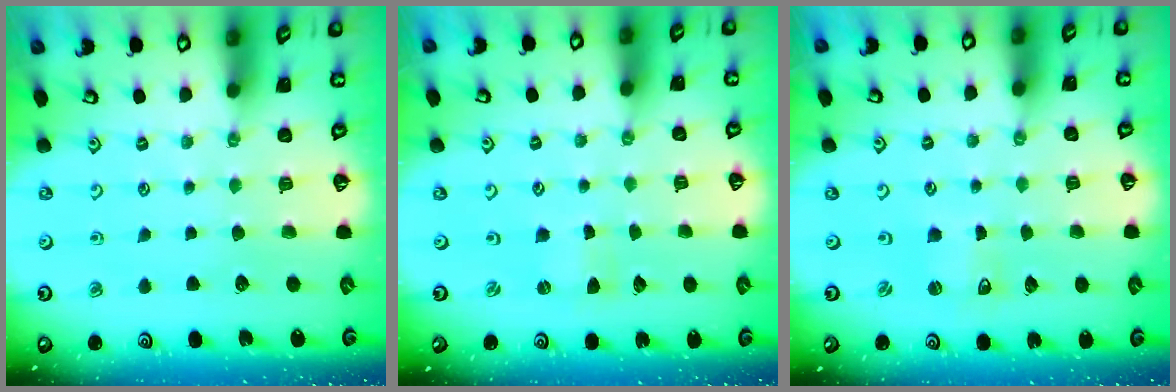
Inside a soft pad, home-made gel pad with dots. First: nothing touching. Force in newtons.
{"total": 0.0}
{"total": 1.2, "press": 1.2, "slide": 0.1}